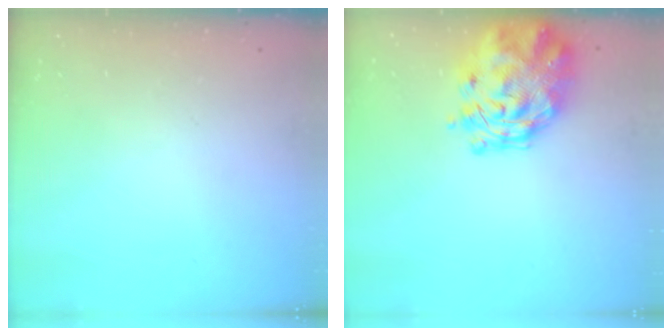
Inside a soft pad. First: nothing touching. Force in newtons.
{"total": 9.7, "press": 9.0, "slide": 3.6}